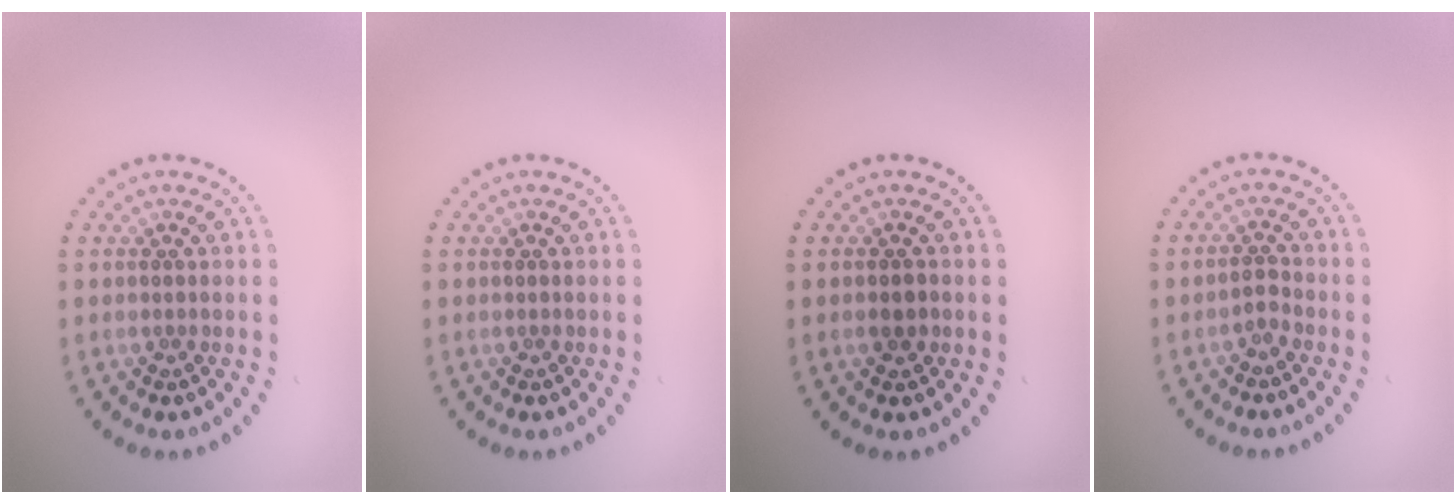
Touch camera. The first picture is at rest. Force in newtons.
{"total": 0.0}
{"total": 1.2, "press": 1.2, "slide": 0.3}
{"total": 1.1, "press": 0.9, "slide": 0.6}